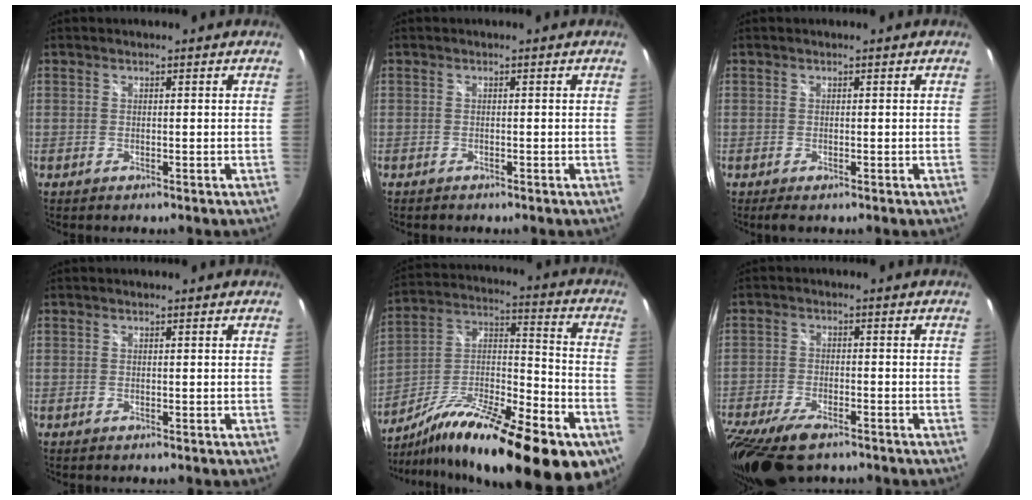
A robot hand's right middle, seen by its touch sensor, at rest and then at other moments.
{"total": 1.0, "force": [-0.9, 0.3, 0.3], "torque": [-0.009, -0.005, -0.017]}
{"total": 1.2, "force": [-0.7, 0.1, 0.9], "torque": [-0.018, -0.005, -0.012]}
{"total": 0.0}
{"total": 28.1, "force": [-17.3, 8.0, 20.5], "torque": [-0.323, -0.021, -0.271]}
{"total": 15.1, "force": [-10.9, 5.9, 8.6], "torque": [-0.211, -0.053, -0.191]}